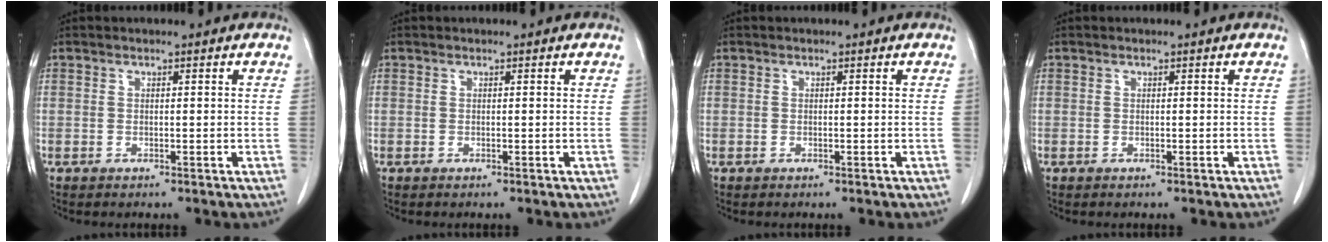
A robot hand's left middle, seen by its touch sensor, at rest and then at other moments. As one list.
[{"total": 0.0}, {"total": 0.0}, {"total": 0.0}]